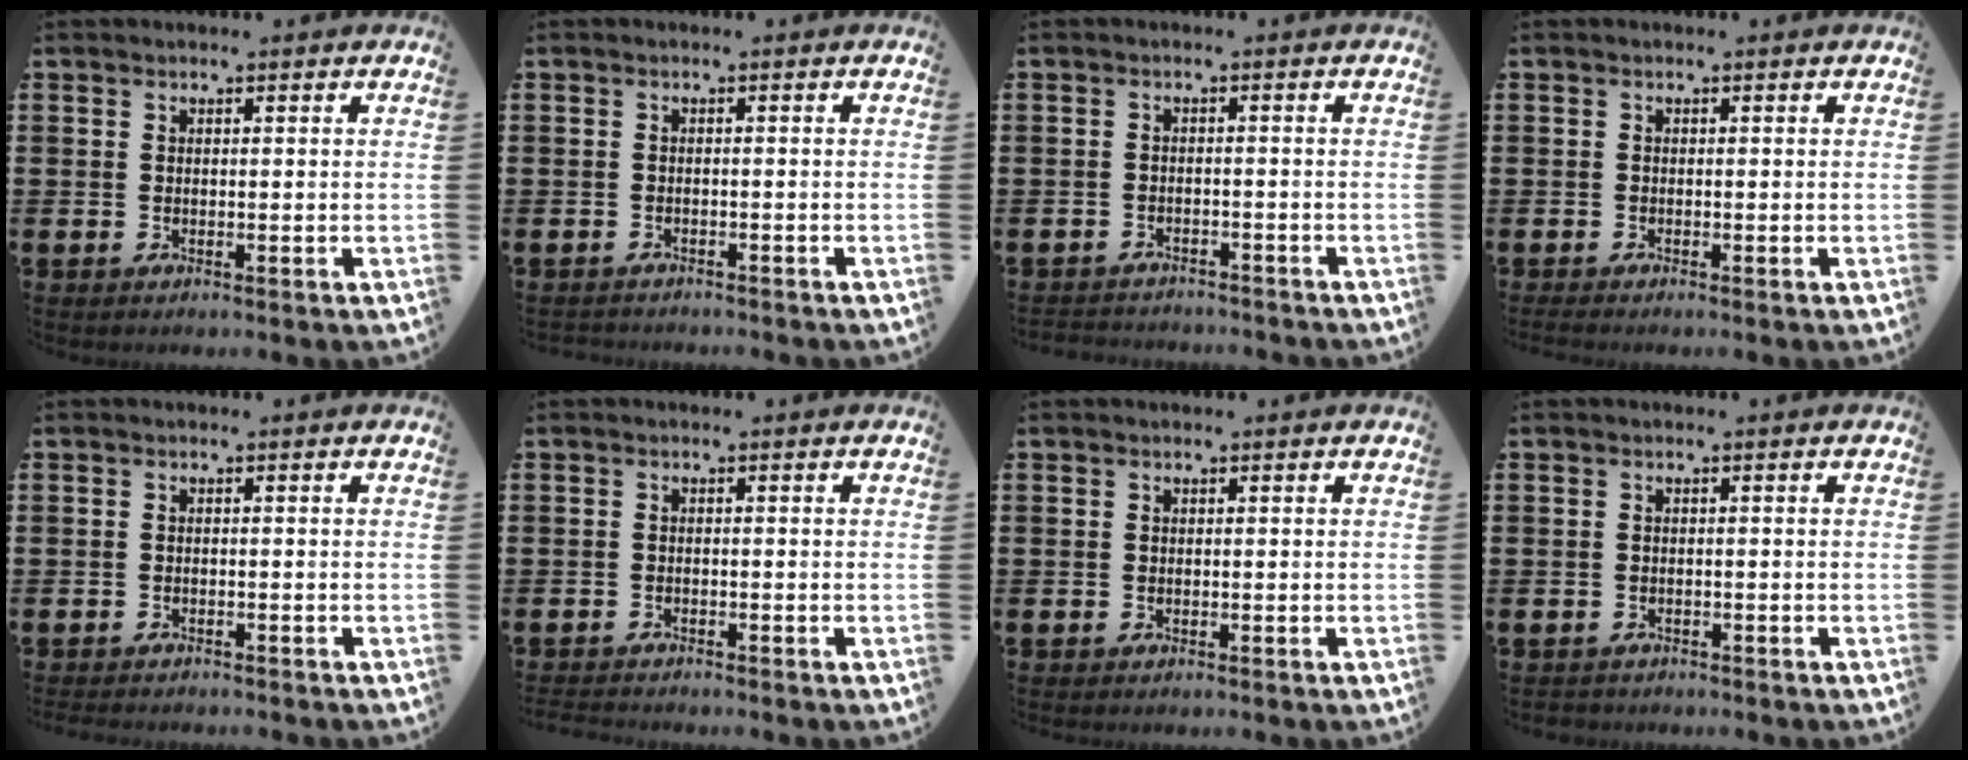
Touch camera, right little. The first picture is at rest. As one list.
[{"total": 0.8, "force": [-0.8, 0.0, -0.1], "torque": [-0.001, 0.000, -0.017]}, {"total": 1.7, "force": [-1.7, 0.0, -0.3], "torque": [-0.001, 0.002, -0.039]}, {"total": 0.5, "force": [-0.4, 0.0, 0.3], "torque": [-0.005, -0.002, -0.009]}, {"total": 0.9, "force": [-0.9, 0.0, 0.0], "torque": [-0.002, 0.000, -0.019]}, {"total": 1.0, "force": [-1.0, 0.0, 0.0], "torque": [-0.003, -0.001, -0.021]}, {"total": 0.0}, {"total": 0.6, "force": [-0.6, 0.2, -0.1], "torque": [-0.001, 0.001, -0.013]}]